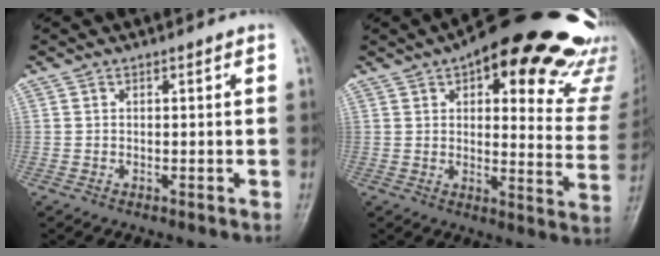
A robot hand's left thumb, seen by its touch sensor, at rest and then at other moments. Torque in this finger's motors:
{"motor_torque": [0.37, 0.32, 1.41, -1.36, 0.17]}